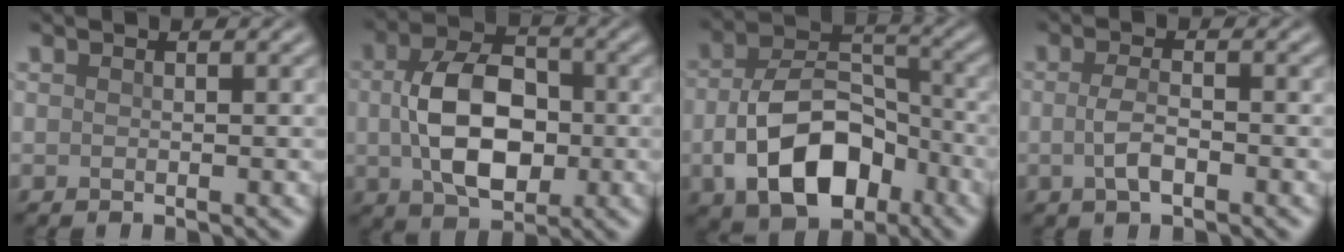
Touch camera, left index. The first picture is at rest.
{"total": 8.5, "force": [-0.1, 5.5, 6.5], "torque": [-0.126, 0.001, -0.004]}
{"total": 9.6, "force": [-3.1, 6.0, 6.8], "torque": [-0.129, -0.002, -0.053]}
{"total": 2.4, "force": [-0.7, 0.9, 2.1], "torque": [-0.045, -0.002, -0.016]}